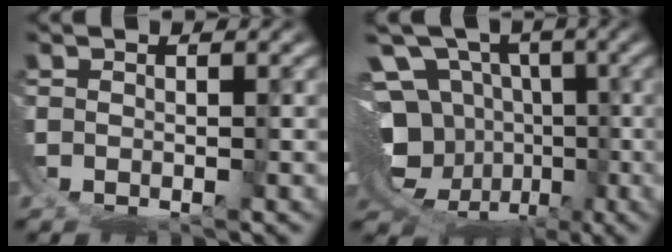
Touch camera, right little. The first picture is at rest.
{"total": 14.5, "force": [-1.4, 12.5, 7.2], "torque": [-0.154, -0.054, -0.017]}